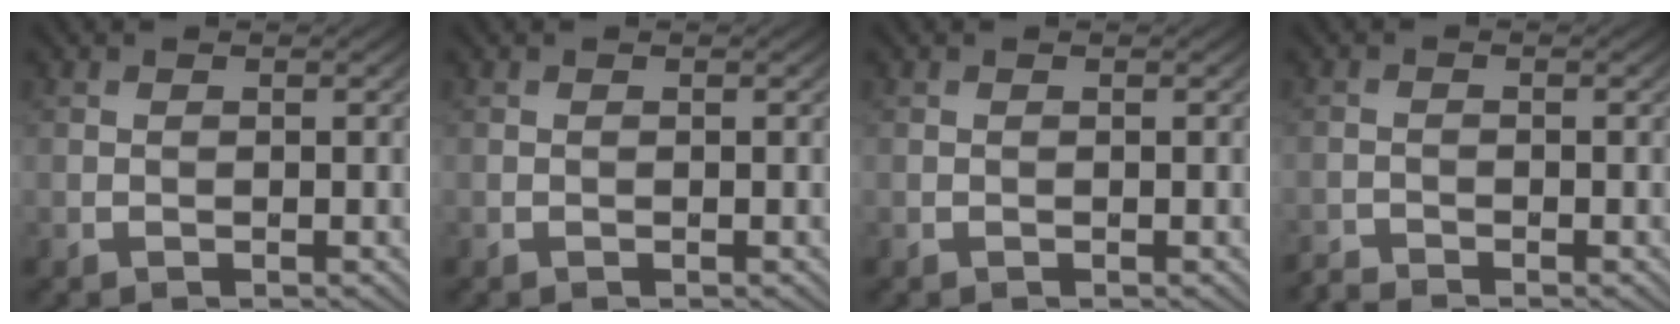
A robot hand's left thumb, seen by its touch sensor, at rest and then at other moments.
{"total": 0.0}
{"total": 0.0}
{"total": 1.3, "force": [-1.3, 0.0, 0.1], "torque": [-0.001, -0.004, -0.032]}